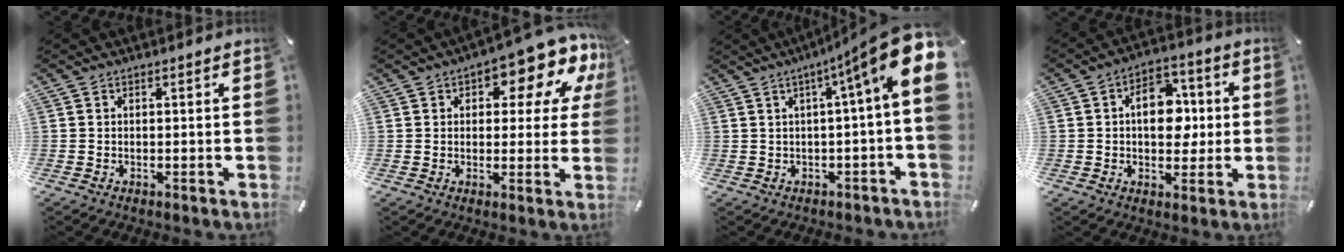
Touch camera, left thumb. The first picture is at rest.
{"total": 13.1, "force": [7.6, 5.8, 8.9], "torque": [-0.108, -0.058, 0.124]}
{"total": 13.7, "force": [4.6, 1.6, 12.8], "torque": [-0.181, -0.049, 0.064]}
{"total": 11.0, "force": [0.7, 7.8, 7.8], "torque": [-0.093, 0.005, 0.010]}